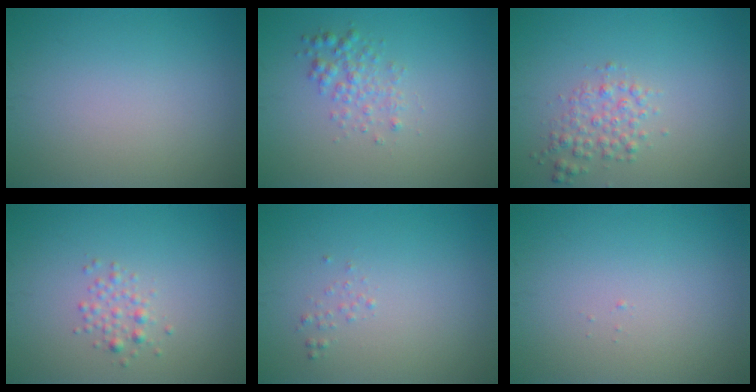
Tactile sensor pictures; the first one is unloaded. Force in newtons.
{"total": 2.0, "press": 2.0, "slide": 0.0}
{"total": 2.2, "press": 2.2, "slide": 0.0}
{"total": 1.4, "press": 1.4, "slide": 0.1}
{"total": 0.6, "press": 0.6, "slide": 0.1}
{"total": 0.0}